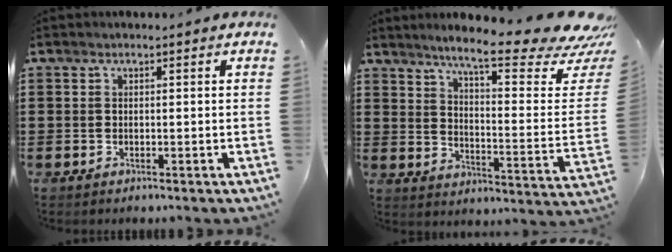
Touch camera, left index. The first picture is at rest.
{"total": 12.3, "force": [9.5, 1.1, 7.7], "torque": [-0.140, -0.070, 0.152]}